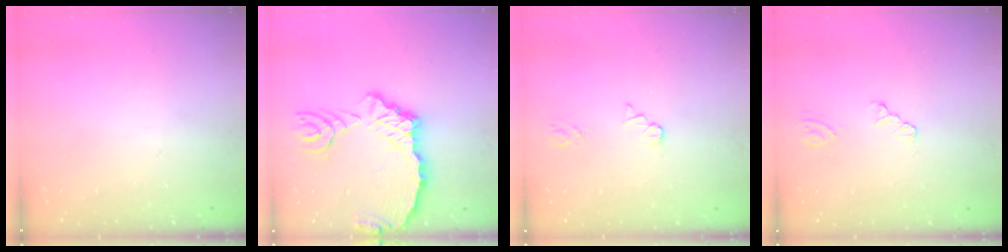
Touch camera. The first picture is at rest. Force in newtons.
{"total": 14.4, "press": 14.3, "slide": 2.0}
{"total": 1.4, "press": 1.4, "slide": 0.2}
{"total": 0.7, "press": 0.7, "slide": 0.2}